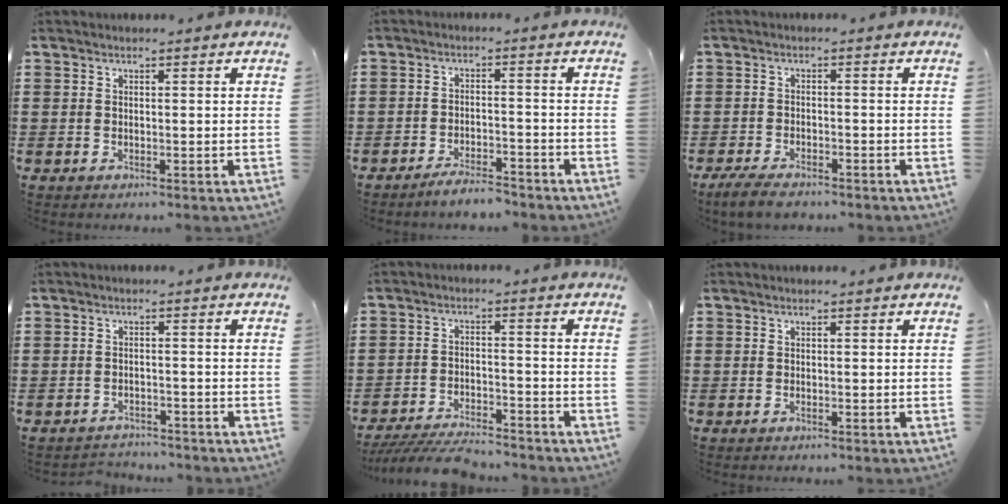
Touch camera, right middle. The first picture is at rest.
{"total": 3.8, "force": [-3.8, 0.5, 0.5], "torque": [-0.011, 0.006, -0.077]}
{"total": 3.5, "force": [-3.0, 0.8, 1.6], "torque": [-0.041, -0.001, -0.062]}
{"total": 2.2, "force": [-2.2, 0.4, -0.3], "torque": [-0.001, 0.001, -0.051]}
{"total": 6.2, "force": [-5.9, 0.7, 1.8], "torque": [-0.036, 0.000, -0.117]}
{"total": 0.0}